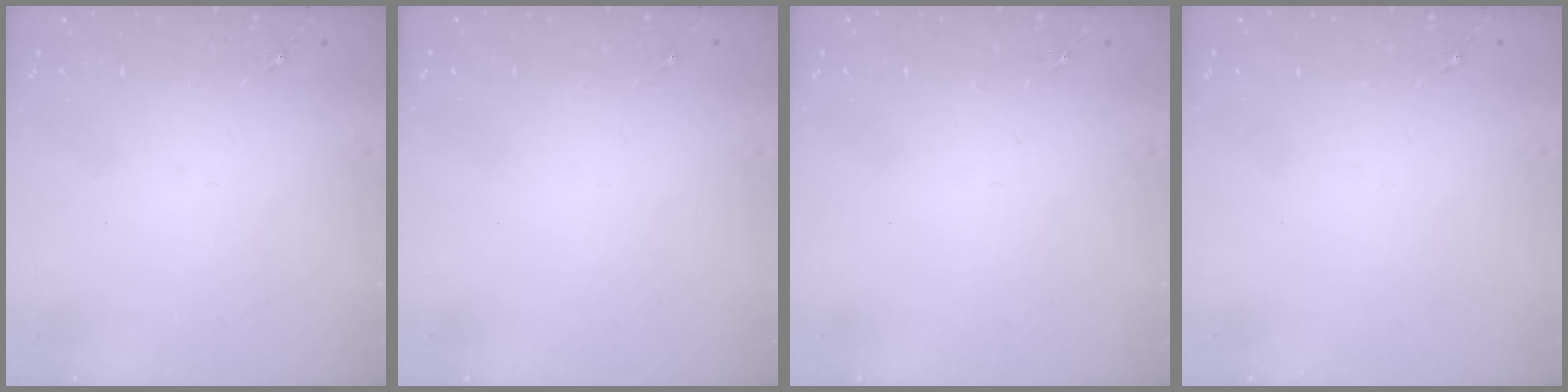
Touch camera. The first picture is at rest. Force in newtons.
{"total": 0.0}
{"total": 0.0}
{"total": 0.0}